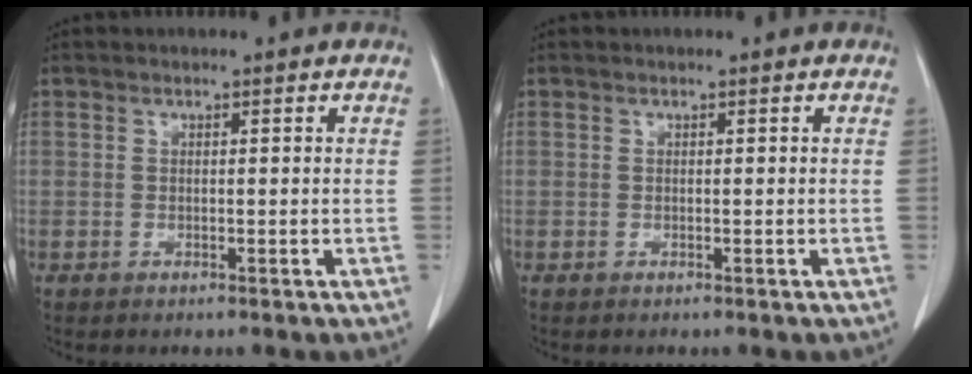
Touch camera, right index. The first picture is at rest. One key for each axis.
{"total": 0.0}